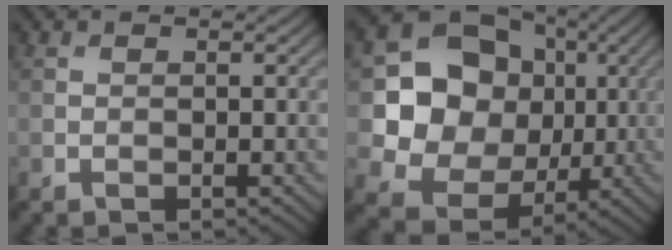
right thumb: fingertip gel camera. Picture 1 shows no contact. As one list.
[{"total": 14.0, "force": [1.1, 12.2, 6.6], "torque": [-0.152, -0.014, 0.010]}]